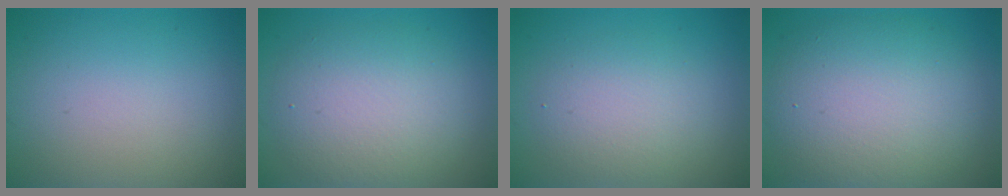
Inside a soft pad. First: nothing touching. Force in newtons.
{"total": 6.1, "press": 6.1, "slide": 0.1}
{"total": 3.6, "press": 3.6, "slide": 0.4}
{"total": 9.4, "press": 9.3, "slide": 0.6}